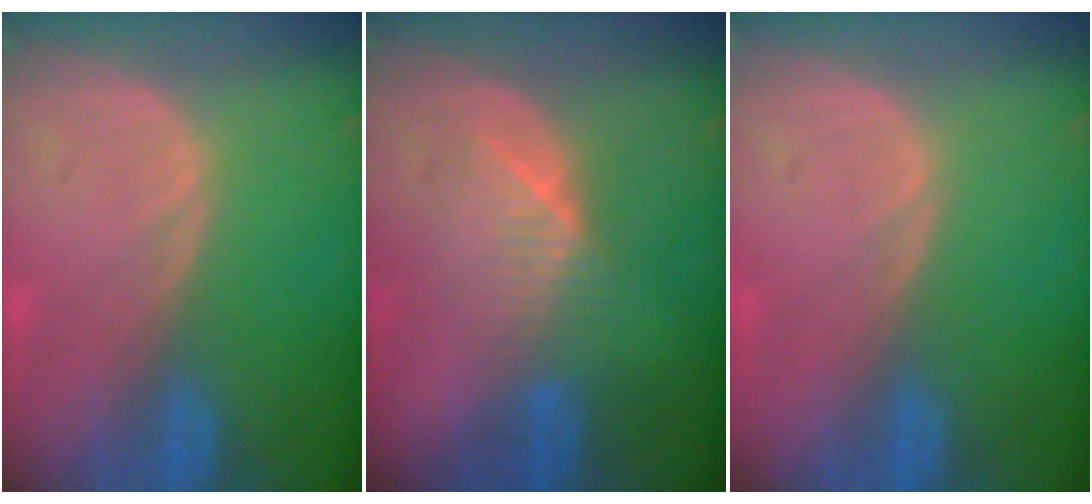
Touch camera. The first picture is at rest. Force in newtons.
{"total": 4.5, "press": 4.4, "slide": 1.0}
{"total": 0.0}